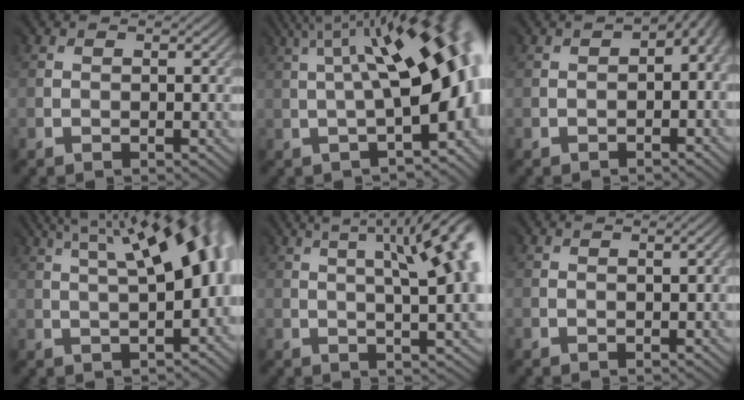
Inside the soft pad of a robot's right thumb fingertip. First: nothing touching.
{"total": 13.9, "force": [1.2, 4.4, 13.1], "torque": [-0.153, 0.022, 0.026]}
{"total": 4.0, "force": [-0.5, 2.6, 3.0], "torque": [-0.009, 0.012, -0.003]}
{"total": 11.6, "force": [2.9, 3.8, 10.5], "torque": [-0.127, 0.046, 0.032]}
{"total": 13.4, "force": [3.4, 3.7, 12.4], "torque": [-0.139, 0.055, 0.049]}
{"total": 0.8, "force": [0.1, -0.7, -0.3], "torque": [0.007, 0.000, 0.003]}